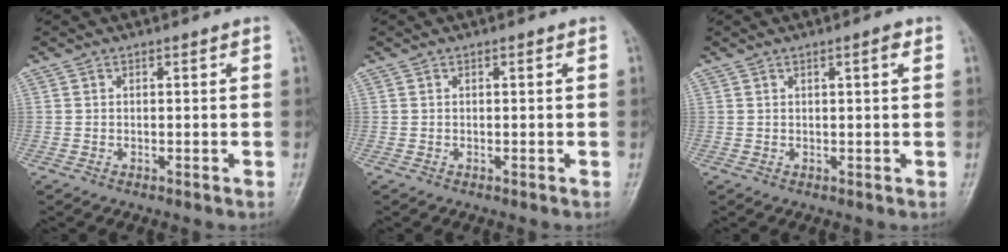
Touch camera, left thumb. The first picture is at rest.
{"total": 0.0}
{"total": 1.7, "force": [0.8, 0.2, 1.5], "torque": [-0.026, -0.001, 0.012]}